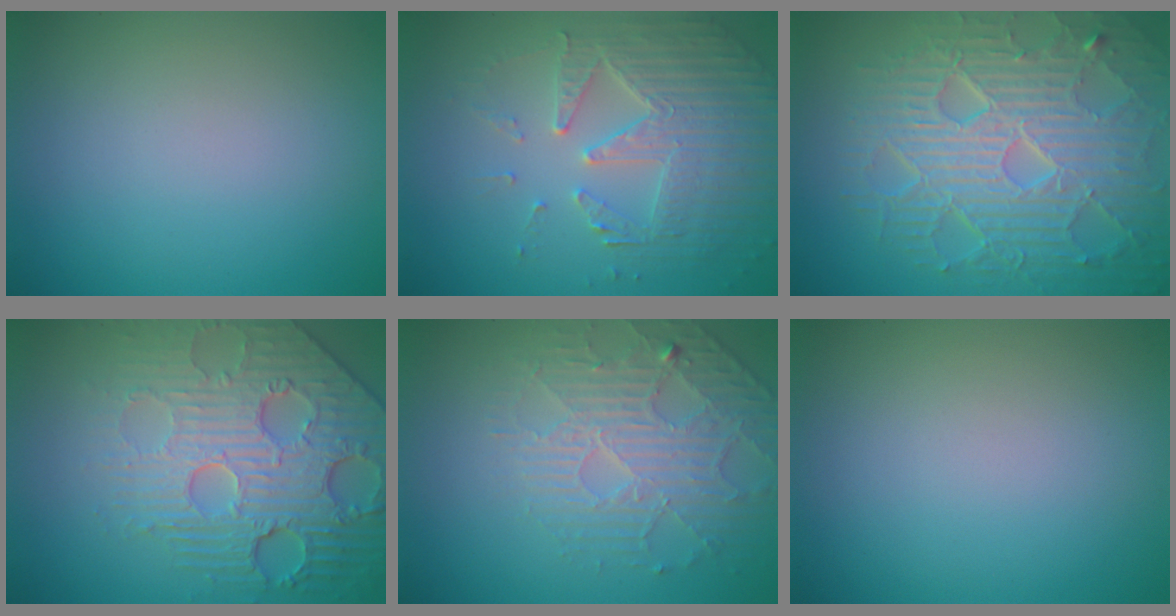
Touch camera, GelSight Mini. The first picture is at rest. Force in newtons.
{"total": 4.9, "press": 4.4, "slide": 2.3}
{"total": 10.2, "press": 6.6, "slide": 7.8}
{"total": 7.5, "press": 5.9, "slide": 4.7}
{"total": 4.6, "press": 3.6, "slide": 3.0}
{"total": 0.0}